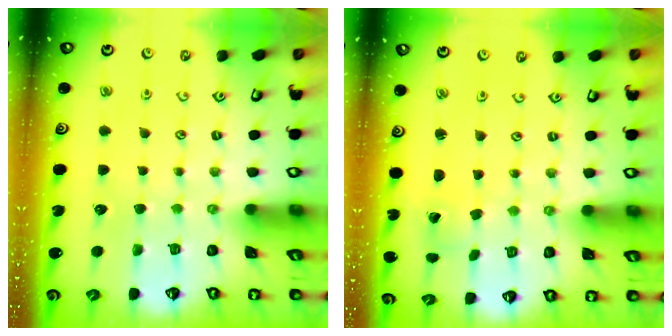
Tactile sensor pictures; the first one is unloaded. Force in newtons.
{"total": 0.7, "press": 0.7, "slide": 0.0}